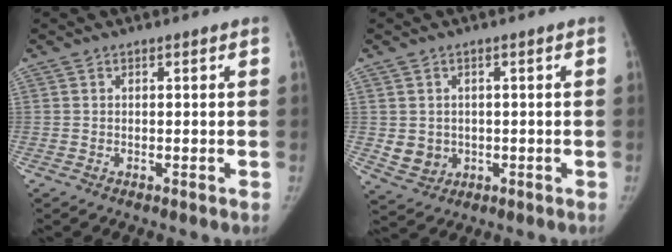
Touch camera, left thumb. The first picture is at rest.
{"total": 4.6, "force": [-0.3, 4.2, 1.8], "torque": [-0.014, 0.002, 0.009]}